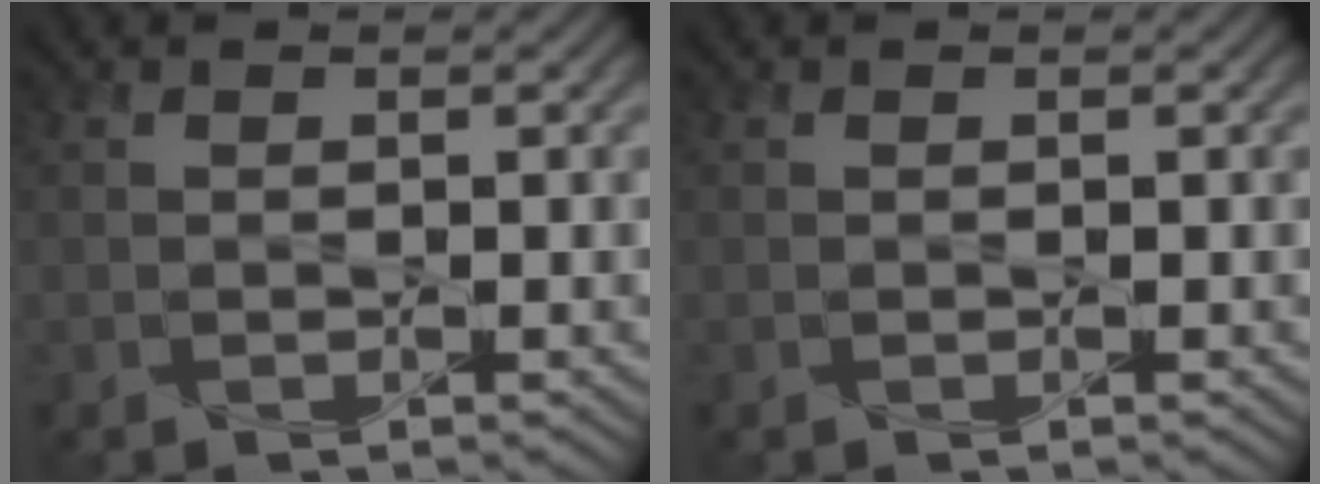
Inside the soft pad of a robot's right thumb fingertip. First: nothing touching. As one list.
[{"total": 0.0}]